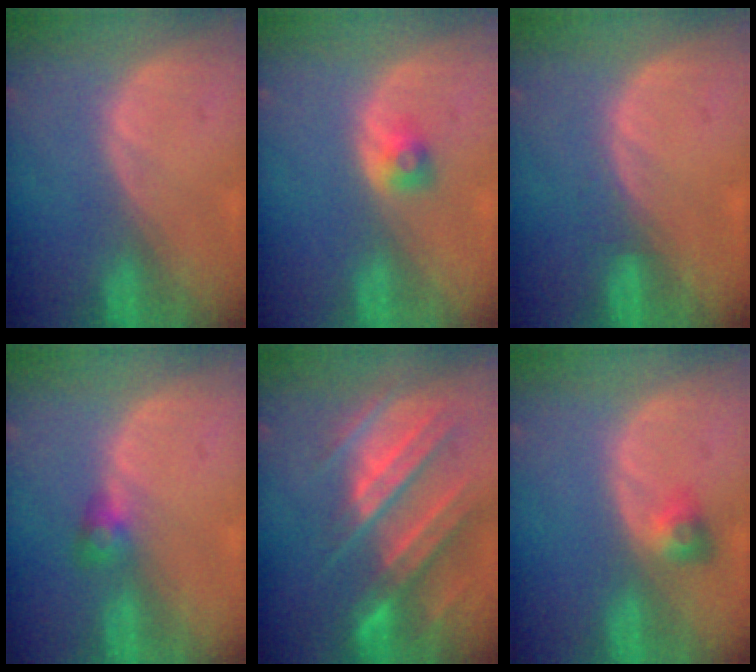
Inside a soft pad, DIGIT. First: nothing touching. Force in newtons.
{"total": 2.0, "press": 2.0, "slide": 0.3}
{"total": 1.0, "press": 0.9, "slide": 0.3}
{"total": 2.5, "press": 2.5, "slide": 0.5}
{"total": 11.3, "press": 9.9, "slide": 5.3}
{"total": 3.0, "press": 2.7, "slide": 1.4}